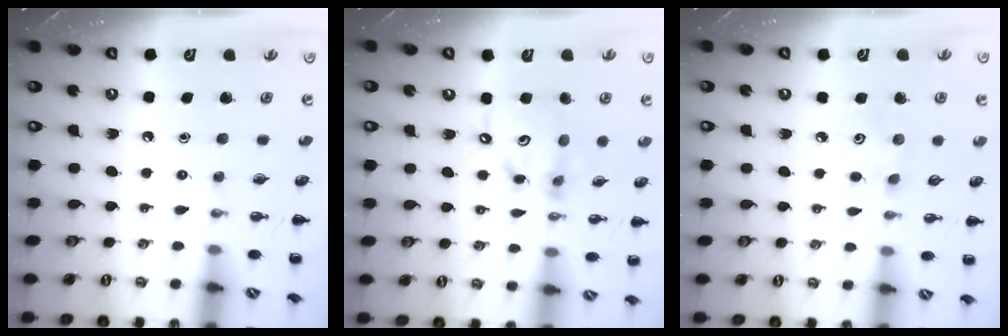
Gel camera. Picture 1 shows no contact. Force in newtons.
{"total": 11.4, "press": 11.1, "slide": 2.5}
{"total": 3.8, "press": 3.7, "slide": 0.8}